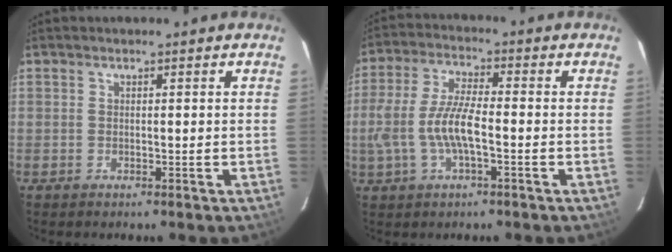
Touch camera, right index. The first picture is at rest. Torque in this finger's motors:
{"motor_torque": [0.94, -0.68, 0.42, 0.20]}